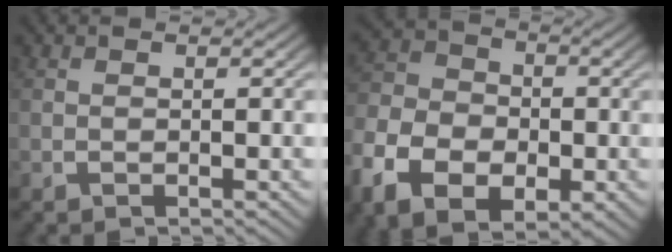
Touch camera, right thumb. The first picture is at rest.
{"total": 9.7, "force": [-2.2, 7.3, 6.1], "torque": [-0.127, -0.027, -0.027]}